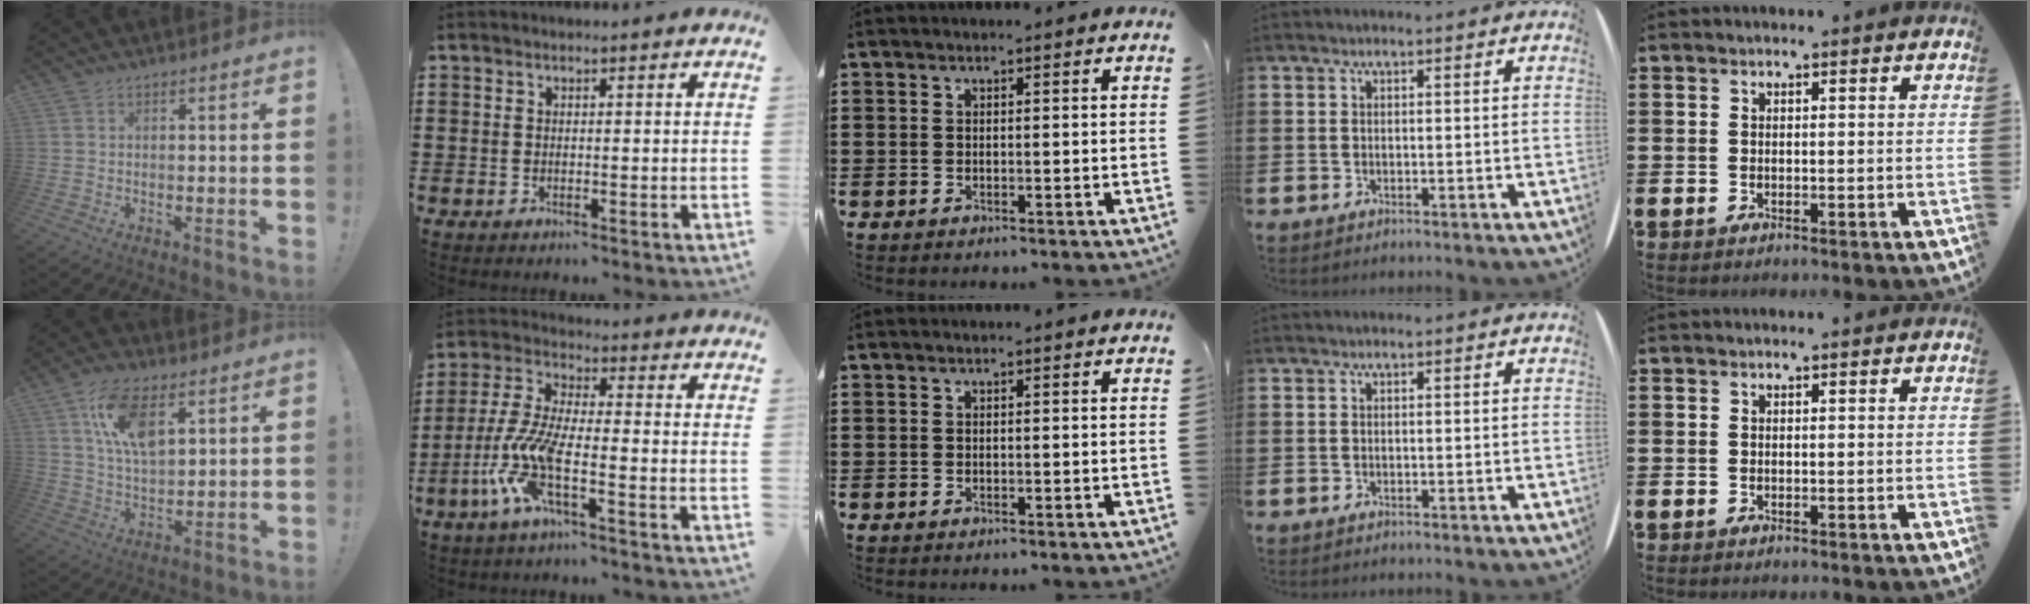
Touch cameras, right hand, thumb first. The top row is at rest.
{"thumb": {"total": 13.8, "force": [6.3, 7.0, 10.1], "torque": [-0.174, -0.009, 0.117]}, "index": {"total": 8.9, "force": [-4.1, 2.2, 7.6], "torque": [-0.200, -0.027, -0.086]}}